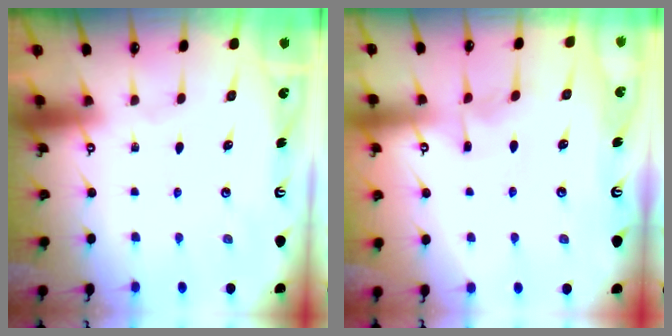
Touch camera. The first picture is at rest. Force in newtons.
{"total": 4.2, "press": 4.2, "slide": 0.1}